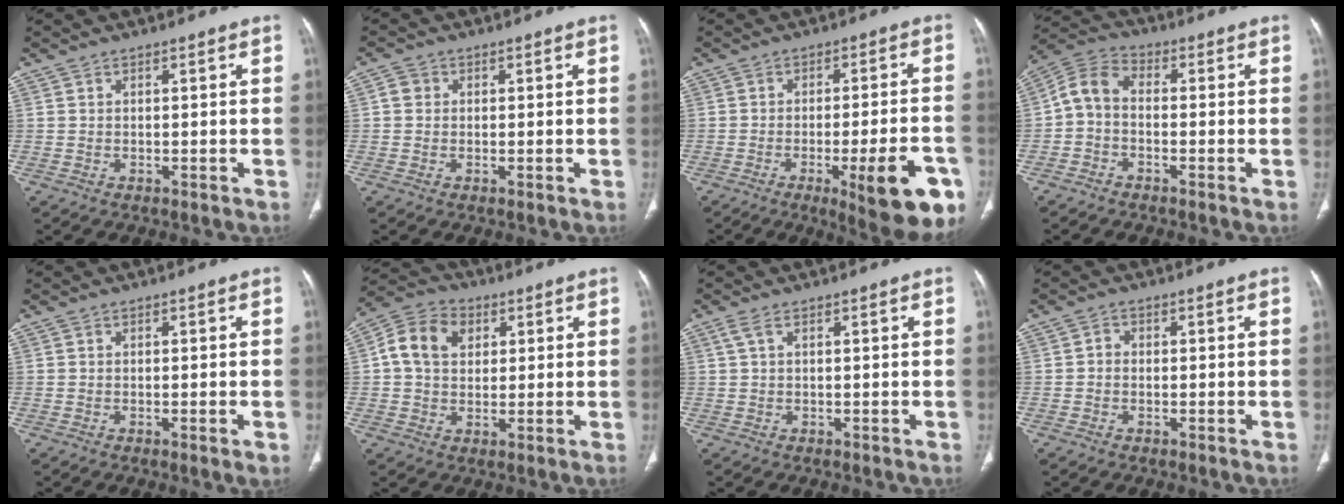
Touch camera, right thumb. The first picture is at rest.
{"total": 2.2, "force": [0.3, 2.1, 0.9], "torque": [-0.007, 0.005, 0.004]}
{"total": 15.4, "force": [-6.6, 3.7, 13.4], "torque": [-0.138, 0.020, -0.079]}
{"total": 6.1, "force": [-1.0, 4.0, 4.5], "torque": [-0.082, 0.026, -0.037]}
{"total": 1.5, "force": [-0.4, 0.2, 1.4], "torque": [-0.023, -0.005, -0.004]}
{"total": 9.9, "force": [2.5, 7.6, 5.8], "torque": [-0.089, 0.011, 0.038]}
{"total": 2.0, "force": [0.7, 0.8, 1.7], "torque": [-0.051, 0.015, 0.018]}
{"total": 1.3, "force": [-0.2, 1.2, 0.6], "torque": [0.000, 0.006, -0.008]}